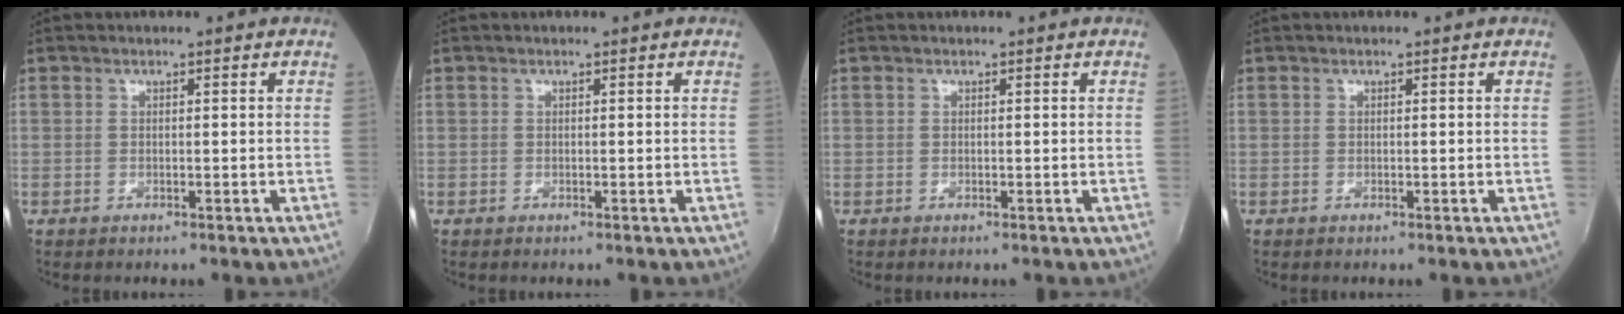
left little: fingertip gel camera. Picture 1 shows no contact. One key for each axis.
{"total": 0.0}
{"total": 0.0}
{"total": 0.0}